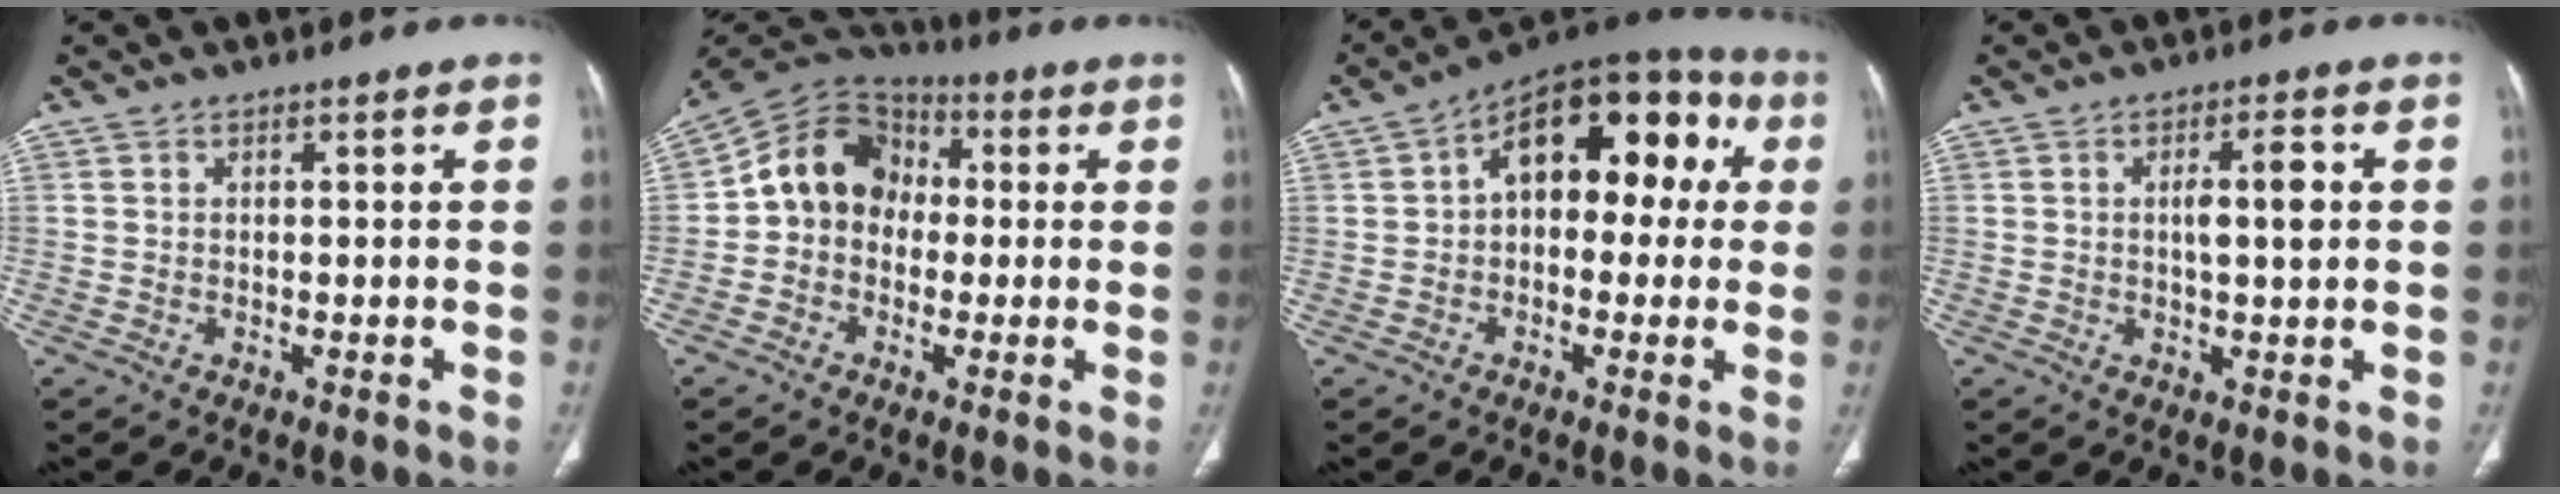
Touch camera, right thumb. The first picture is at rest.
{"total": 12.1, "force": [0.0, 10.2, 6.6], "torque": [-0.089, 0.037, -0.017]}
{"total": 17.0, "force": [3.1, 10.0, 13.4], "torque": [-0.136, 0.050, 0.032]}
{"total": 5.4, "force": [0.7, 1.6, 5.1], "torque": [-0.081, 0.007, 0.013]}